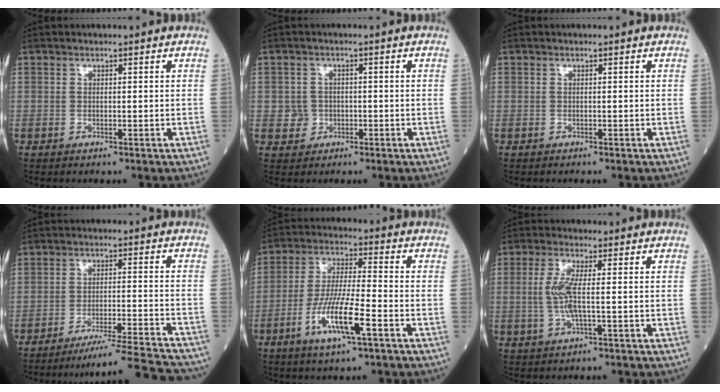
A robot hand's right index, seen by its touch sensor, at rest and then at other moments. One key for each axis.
{"total": 2.6, "fx": -0.6, "fy": 2.5, "fz": 0.2, "tx": 0.006, "ty": 0.010, "tz": -0.008}
{"total": 0.0}
{"total": 15.5, "fx": -14.8, "fy": -1.6, "fz": 4.5, "tx": -0.052, "ty": -0.017, "tz": -0.210}
{"total": 10.8, "fx": -4.5, "fy": 1.2, "fz": 9.7, "tx": -0.191, "ty": -0.012, "tz": -0.085}
{"total": 4.8, "fx": 0.0, "fy": 0.6, "fz": 4.8, "tx": -0.107, "ty": -0.001, "tz": -0.003}